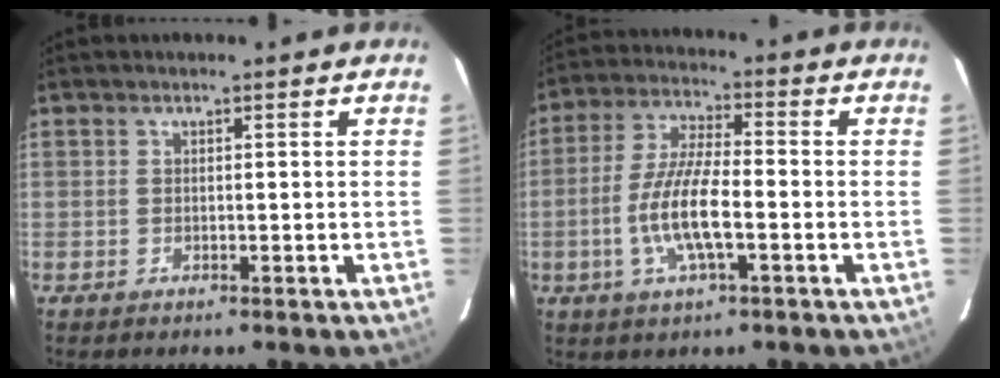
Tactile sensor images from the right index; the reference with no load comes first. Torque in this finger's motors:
{"motor_torque": [1.75, -0.39, 1.03, 0.21]}